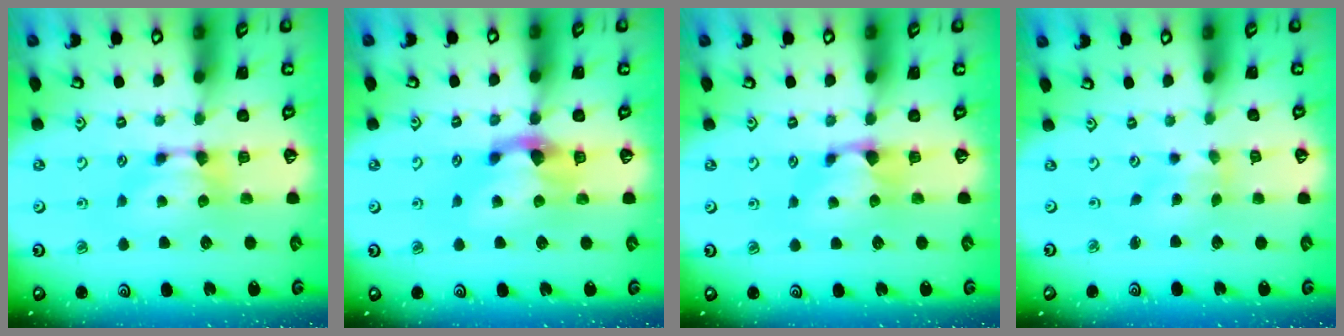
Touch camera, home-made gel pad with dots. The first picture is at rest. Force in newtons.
{"total": 2.6, "press": 2.0, "slide": 1.7}
{"total": 1.2, "press": 0.7, "slide": 1.0}
{"total": 1.9, "press": 1.6, "slide": 0.9}